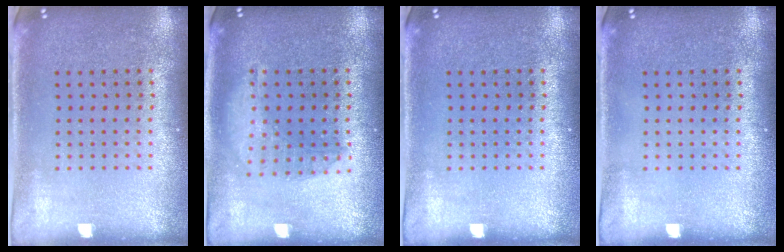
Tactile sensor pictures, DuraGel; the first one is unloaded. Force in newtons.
{"total": 1.3, "press": 1.3, "slide": 0.4}
{"total": 0.0}
{"total": 0.0}